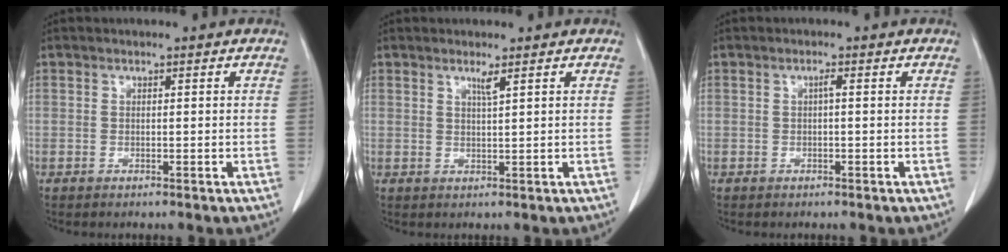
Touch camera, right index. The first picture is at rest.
{"total": 1.4, "force": [0.9, -0.3, 1.1], "torque": [-0.022, -0.007, 0.018]}
{"total": 0.8, "force": [0.1, 0.1, 0.8], "torque": [-0.014, 0.001, 0.000]}